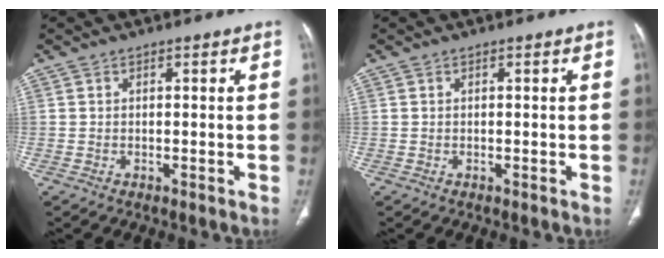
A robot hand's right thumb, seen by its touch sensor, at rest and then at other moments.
{"total": 0.0}